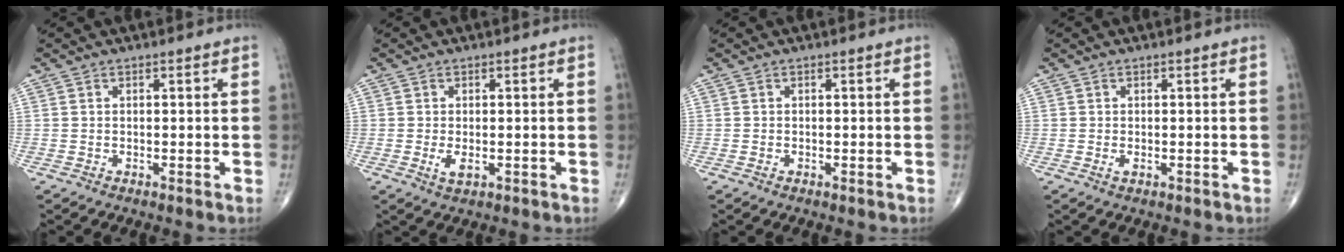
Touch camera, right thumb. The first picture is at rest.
{"total": 2.3, "force": [-0.6, 1.1, 2.0], "torque": [-0.040, -0.006, -0.009]}
{"total": 0.0}
{"total": 0.8, "force": [-0.3, 0.4, 0.7], "torque": [-0.011, 0.000, -0.004]}